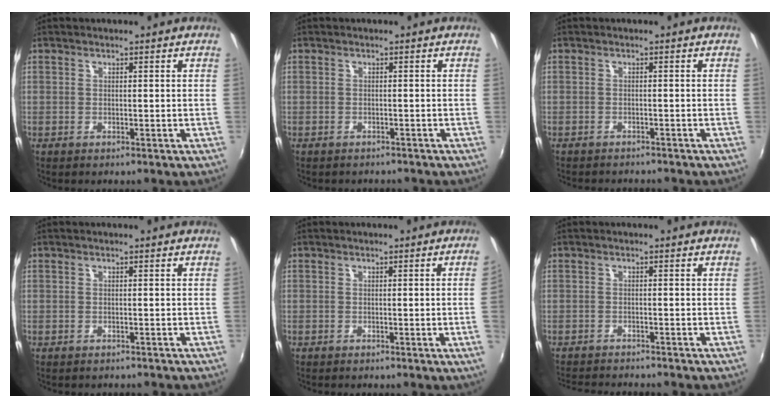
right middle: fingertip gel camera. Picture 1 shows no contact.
{"total": 2.1, "force": [-1.9, 0.7, 0.5], "torque": [-0.013, -0.012, -0.025]}
{"total": 3.7, "force": [-3.5, 0.8, 1.0], "torque": [-0.029, -0.013, -0.052]}
{"total": 0.8, "force": [-0.7, 0.4, 0.2], "torque": [-0.007, -0.003, -0.009]}
{"total": 2.3, "force": [-0.1, -1.4, 1.8], "torque": [-0.022, -0.013, 0.004]}
{"total": 5.5, "force": [-5.2, 0.5, 1.5], "torque": [-0.044, -0.015, -0.086]}